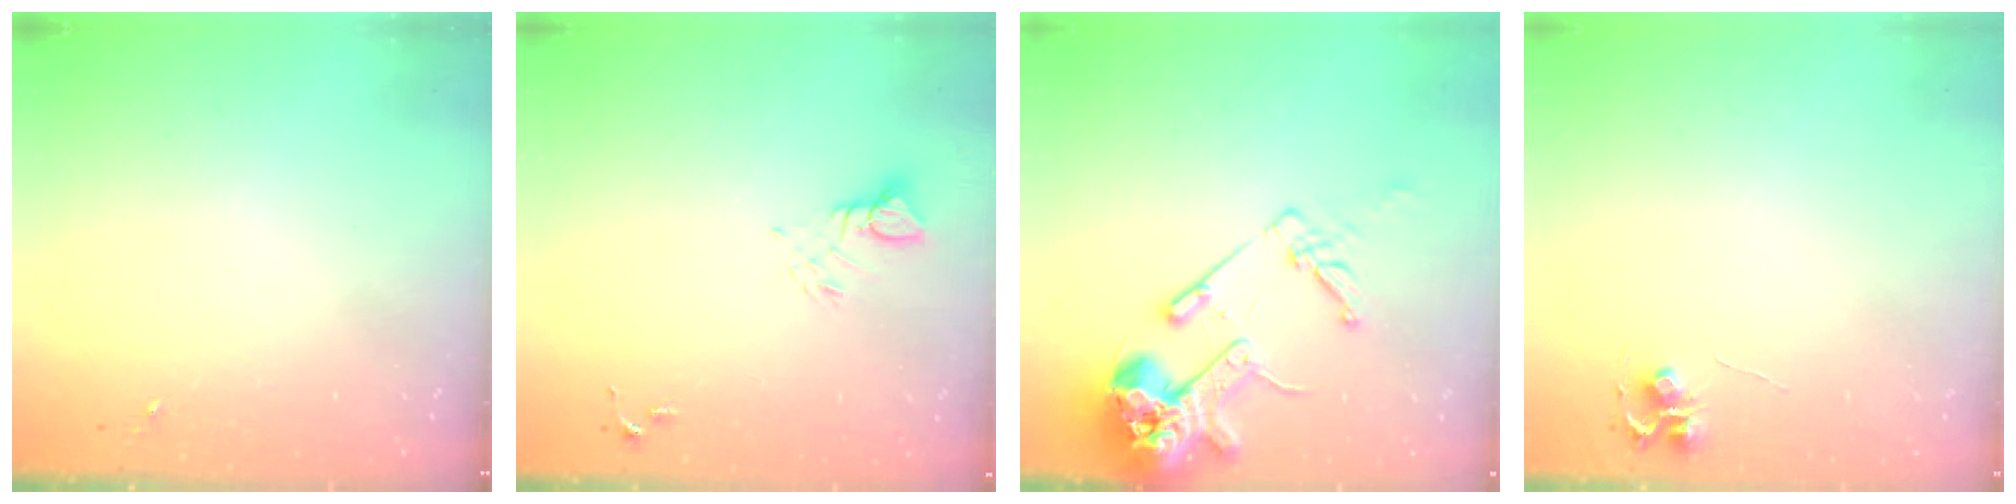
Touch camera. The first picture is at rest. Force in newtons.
{"total": 4.1, "press": 4.1, "slide": 0.2}
{"total": 17.0, "press": 16.8, "slide": 2.4}
{"total": 5.9, "press": 5.9, "slide": 0.5}